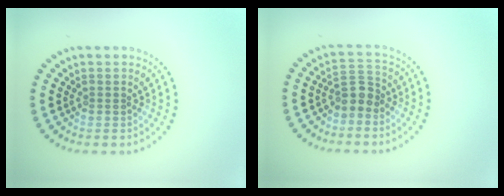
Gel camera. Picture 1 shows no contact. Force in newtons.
{"total": 2.3, "press": 1.9, "slide": 1.4}